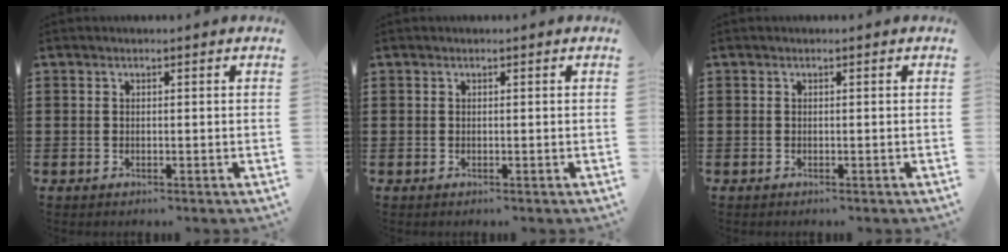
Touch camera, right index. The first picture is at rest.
{"total": 0.0}
{"total": 0.0}